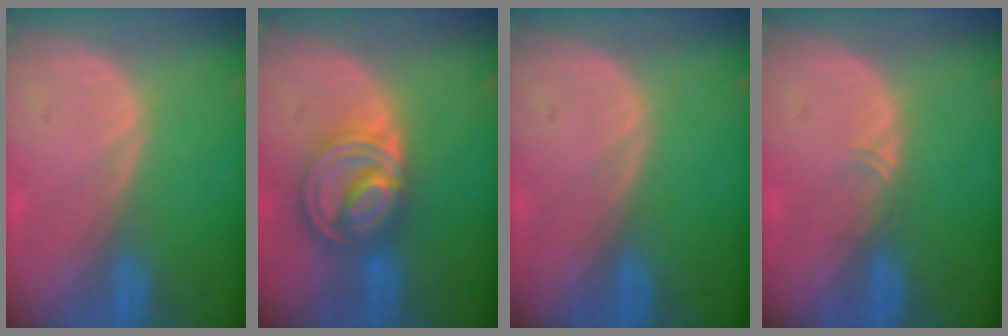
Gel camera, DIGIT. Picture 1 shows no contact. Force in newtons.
{"total": 8.7, "press": 7.3, "slide": 4.7}
{"total": 0.0}
{"total": 1.1, "press": 1.0, "slide": 0.6}